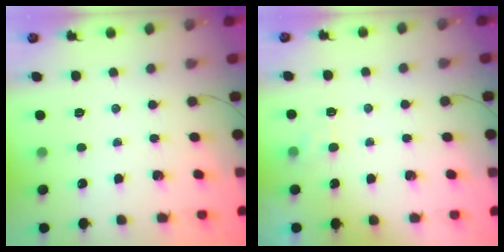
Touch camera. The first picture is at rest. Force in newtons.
{"total": 2.1, "press": 1.6, "slide": 1.3}